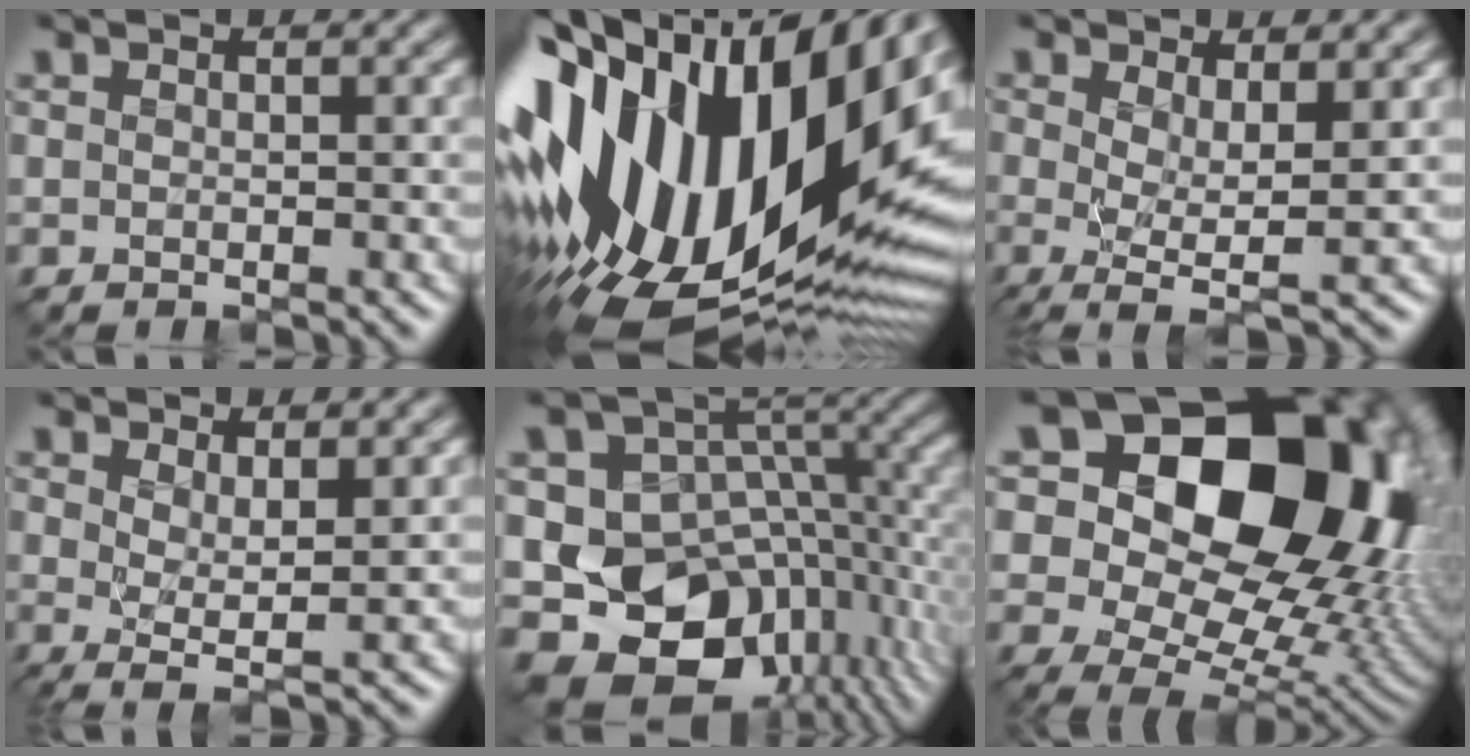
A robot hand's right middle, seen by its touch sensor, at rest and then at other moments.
{"total": 20.6, "force": [0.0, 11.8, 16.9], "torque": [-0.323, -0.031, -0.006]}
{"total": 3.4, "force": [0.1, 0.7, 3.3], "torque": [-0.049, -0.008, -0.004]}
{"total": 2.3, "force": [0.7, 0.3, 2.1], "torque": [-0.031, -0.012, 0.009]}
{"total": 14.5, "force": [-5.6, 10.7, 7.9], "torque": [-0.138, -0.011, -0.082]}
{"total": 22.6, "force": [7.6, 16.3, 13.8], "torque": [-0.240, 0.046, 0.147]}